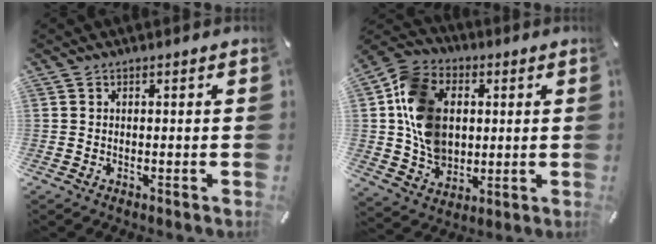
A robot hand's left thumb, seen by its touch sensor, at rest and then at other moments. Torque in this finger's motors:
{"motor_torque": [0.29, 1.53, 2.38, -0.40, 0.67]}